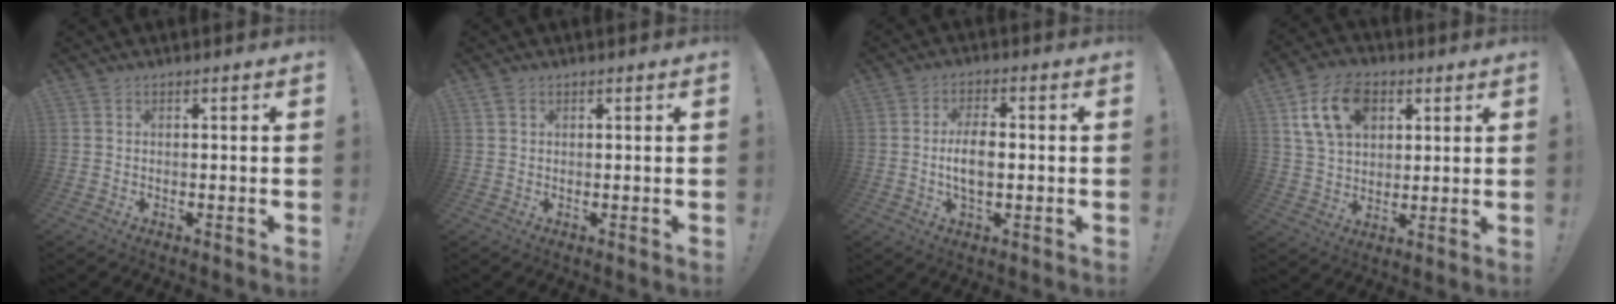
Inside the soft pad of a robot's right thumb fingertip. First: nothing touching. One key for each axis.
{"total": 1.0, "fx": 0.7, "fy": 0.7, "fz": 0.4, "tx": -0.014, "ty": 0.003, "tz": 0.014}
{"total": 7.3, "fx": -0.8, "fy": 3.4, "fz": 6.4, "tx": -0.124, "ty": 0.002, "tz": -0.020}
{"total": 14.4, "fx": 6.1, "fy": 10.0, "fz": 8.3, "tx": -0.135, "ty": -0.008, "tz": 0.121}